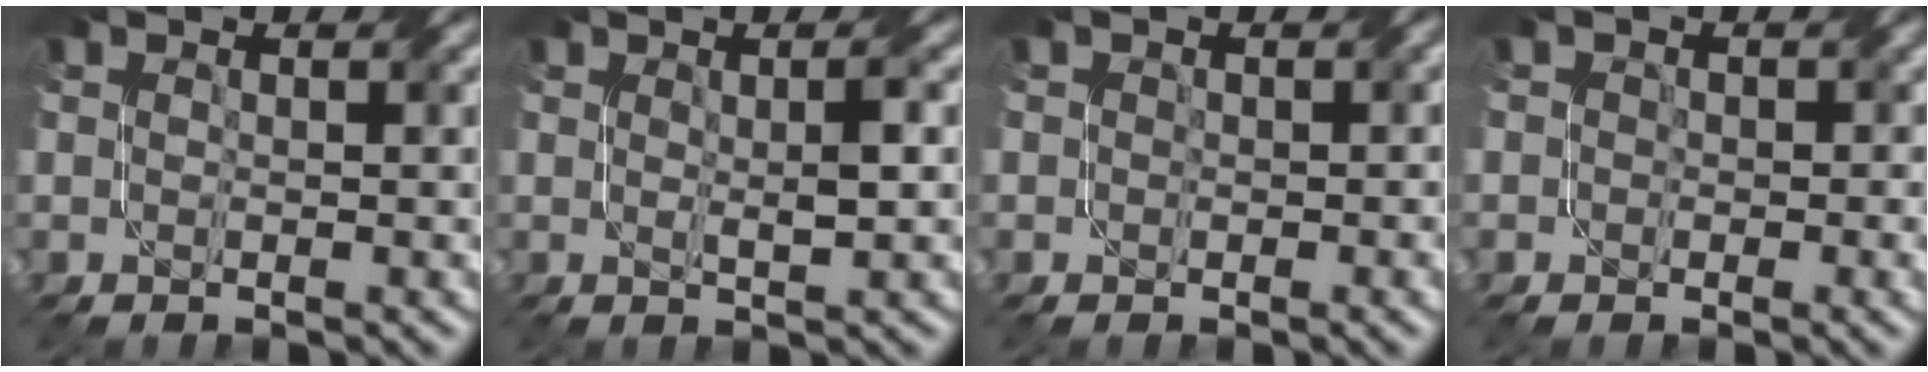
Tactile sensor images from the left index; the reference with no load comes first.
{"total": 2.0, "force": [0.4, 0.2, 1.9], "torque": [-0.030, -0.001, 0.009]}
{"total": 1.1, "force": [0.2, 1.0, 0.4], "torque": [-0.003, -0.001, -0.003]}
{"total": 2.4, "force": [0.4, 2.2, 1.0], "torque": [-0.002, 0.006, -0.014]}